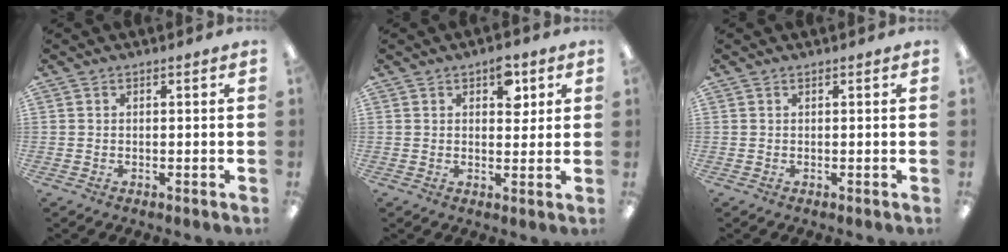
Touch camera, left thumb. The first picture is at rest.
{"total": 6.2, "force": [2.9, 3.6, 4.2], "torque": [-0.040, -0.010, 0.043]}
{"total": 0.0}